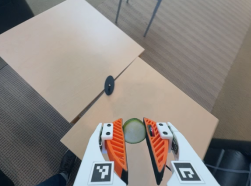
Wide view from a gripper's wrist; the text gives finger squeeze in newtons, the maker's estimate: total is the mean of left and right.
{"total": 11.6, "left": 12.1, "right": 11.2}